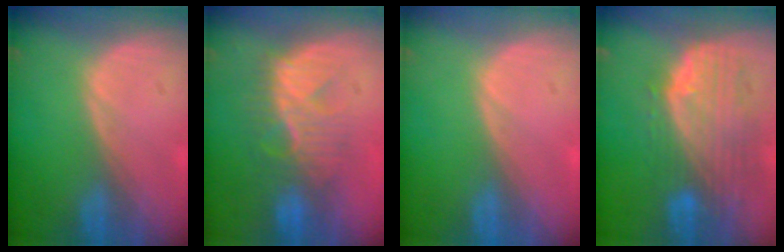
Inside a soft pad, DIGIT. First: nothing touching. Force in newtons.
{"total": 8.1, "press": 8.0, "slide": 1.2}
{"total": 0.0}
{"total": 10.2, "press": 8.9, "slide": 4.8}